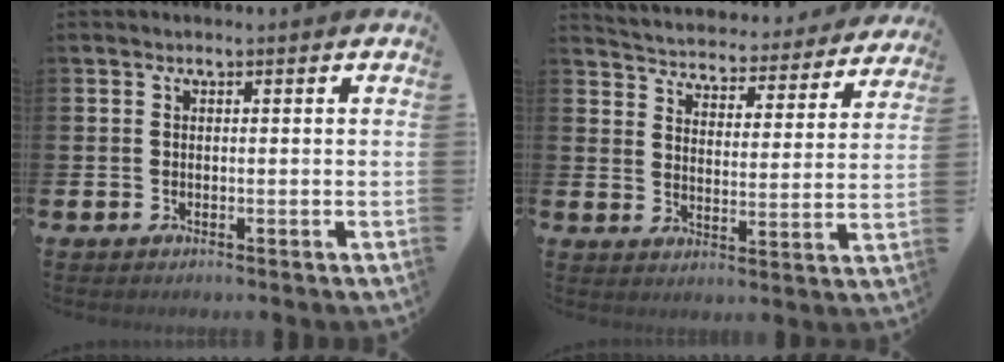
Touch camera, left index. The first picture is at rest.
{"total": 4.4, "force": [4.4, 0.7, 0.2], "torque": [-0.030, -0.041, 0.070]}